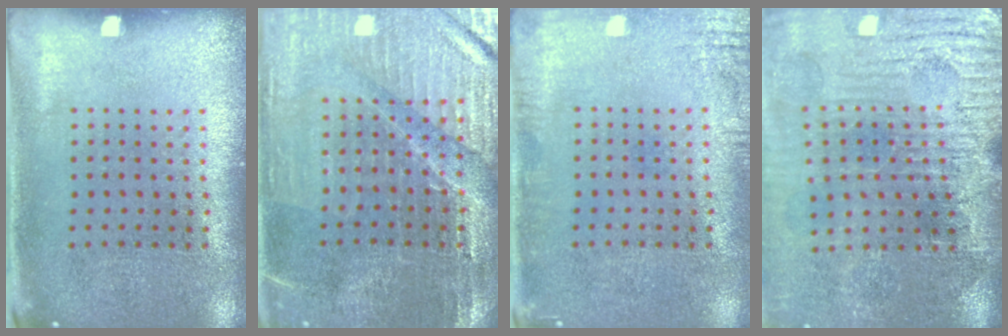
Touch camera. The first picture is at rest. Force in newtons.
{"total": 3.1, "press": 3.1, "slide": 0.5}
{"total": 1.8, "press": 1.8, "slide": 0.1}
{"total": 3.9, "press": 3.6, "slide": 1.4}